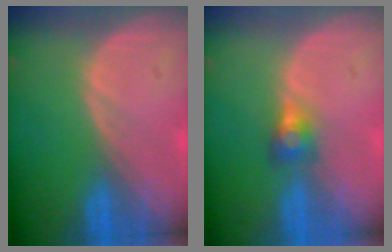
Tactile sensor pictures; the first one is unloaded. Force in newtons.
{"total": 2.8, "press": 2.6, "slide": 1.0}